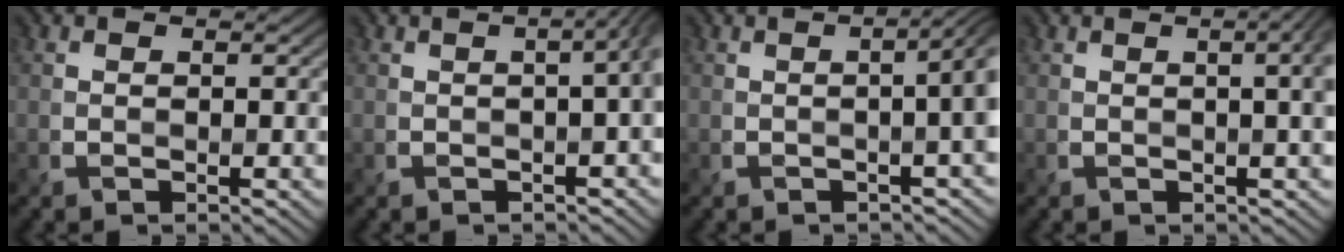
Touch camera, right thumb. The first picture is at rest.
{"total": 4.7, "force": [-0.4, 1.7, 4.4], "torque": [-0.031, 0.008, -0.002]}
{"total": 5.4, "force": [-0.3, 1.9, 5.1], "torque": [-0.034, 0.011, -0.007]}
{"total": 4.5, "force": [0.5, 1.3, 4.3], "torque": [-0.035, 0.016, 0.005]}